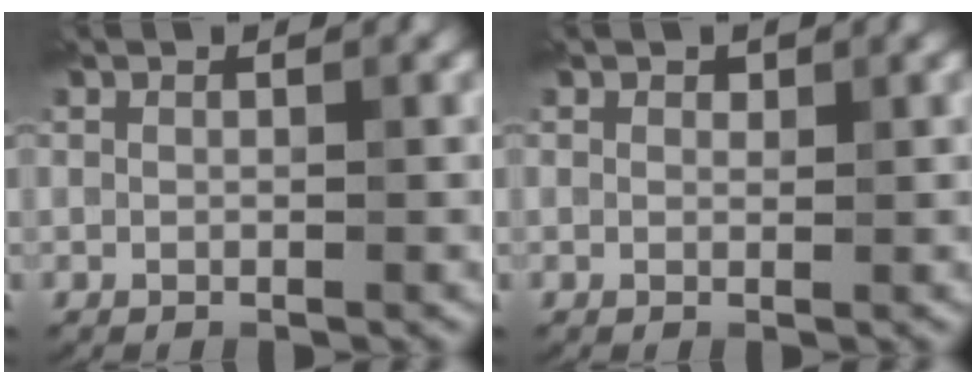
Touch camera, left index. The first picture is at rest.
{"total": 0.0}